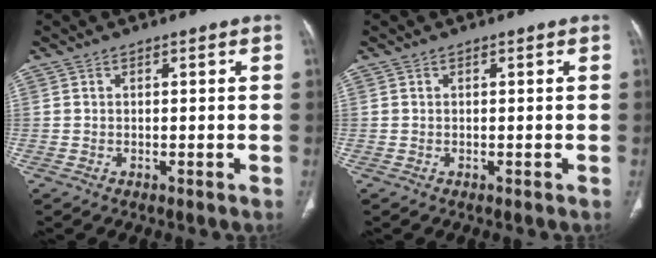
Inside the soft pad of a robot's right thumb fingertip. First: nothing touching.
{"total": 0.0}